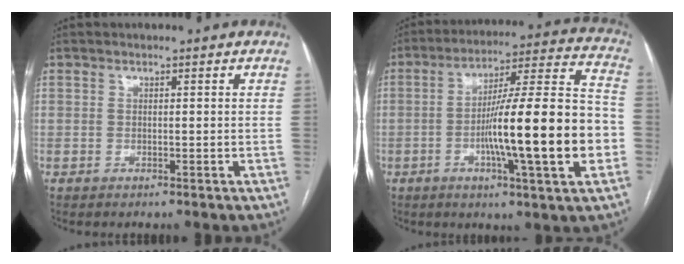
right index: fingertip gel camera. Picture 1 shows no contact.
{"total": 20.1, "force": [-4.5, 0.8, 19.5], "torque": [-0.289, 0.011, -0.067]}